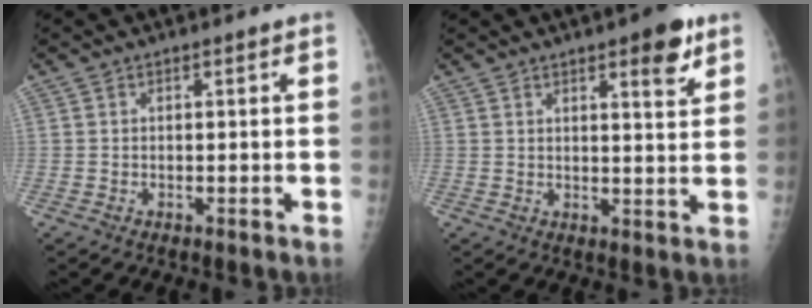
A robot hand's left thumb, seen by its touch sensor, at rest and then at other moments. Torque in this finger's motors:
{"motor_torque": [-0.03, 0.11, 0.00, -0.13, 0.05]}